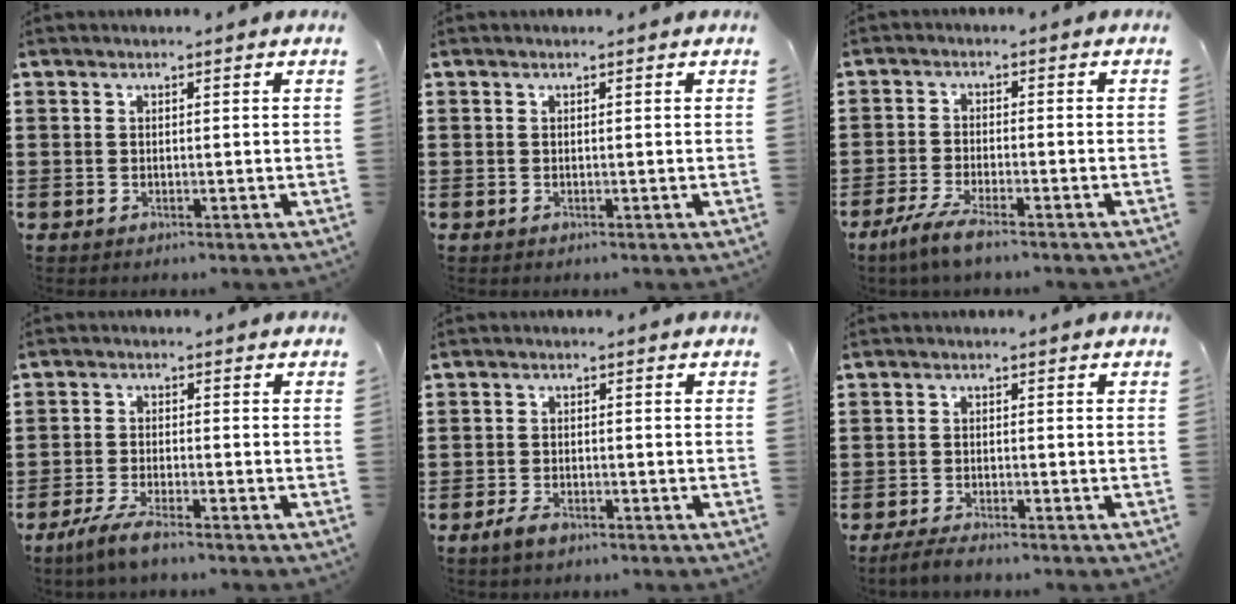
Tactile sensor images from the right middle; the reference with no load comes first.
{"total": 0.0}
{"total": 4.5, "force": [-3.5, 0.2, 2.7], "torque": [-0.067, -0.015, -0.070]}
{"total": 4.4, "force": [-3.5, 0.3, 2.6], "torque": [-0.064, -0.012, -0.070]}
{"total": 2.4, "force": [-1.8, 1.0, 1.3], "torque": [-0.032, -0.003, -0.036]}
{"total": 2.4, "force": [-2.3, 0.2, 0.9], "torque": [-0.032, -0.005, -0.048]}